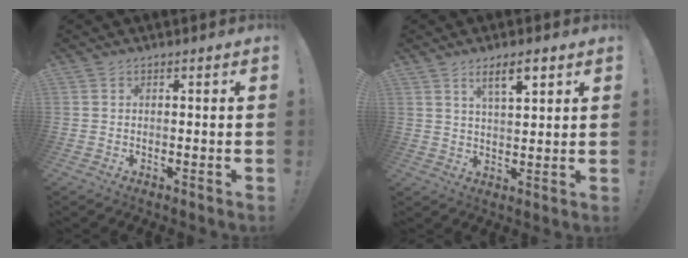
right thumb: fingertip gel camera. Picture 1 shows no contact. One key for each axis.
{"total": 6.9, "fx": 4.1, "fy": 1.9, "fz": 5.2, "tx": -0.079, "ty": -0.018, "tz": 0.067}